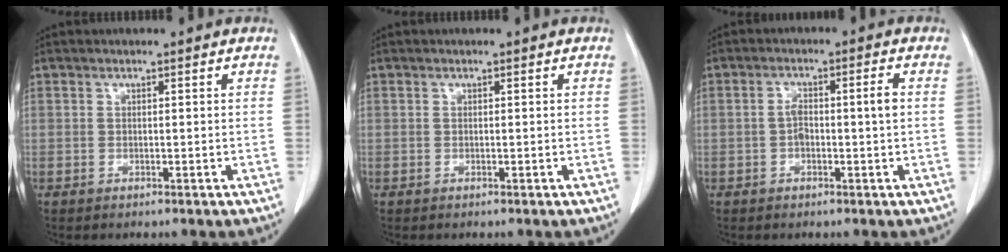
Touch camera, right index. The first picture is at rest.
{"total": 0.0}
{"total": 4.2, "force": [-0.3, 0.6, 4.2], "torque": [-0.082, 0.015, -0.005]}